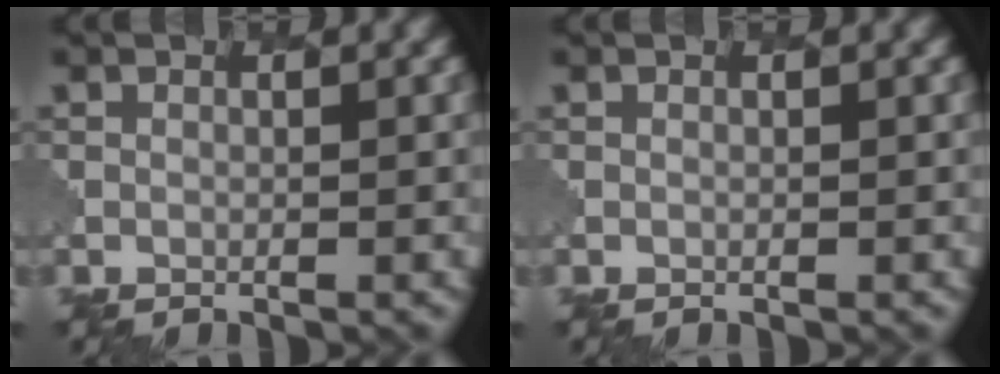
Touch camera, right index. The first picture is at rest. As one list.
[{"total": 0.0}]